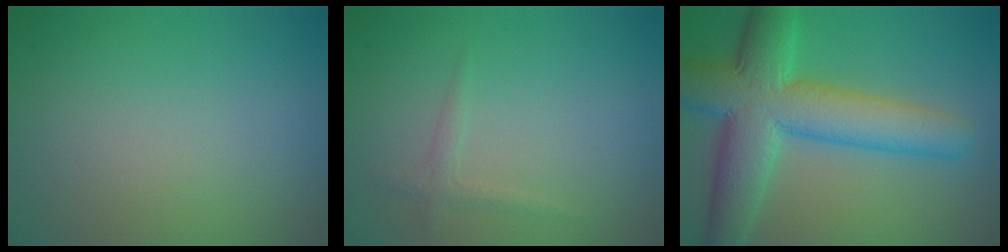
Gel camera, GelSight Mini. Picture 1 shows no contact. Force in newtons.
{"total": 1.1, "press": 1.1, "slide": 0.0}
{"total": 10.3, "press": 10.3, "slide": 0.2}